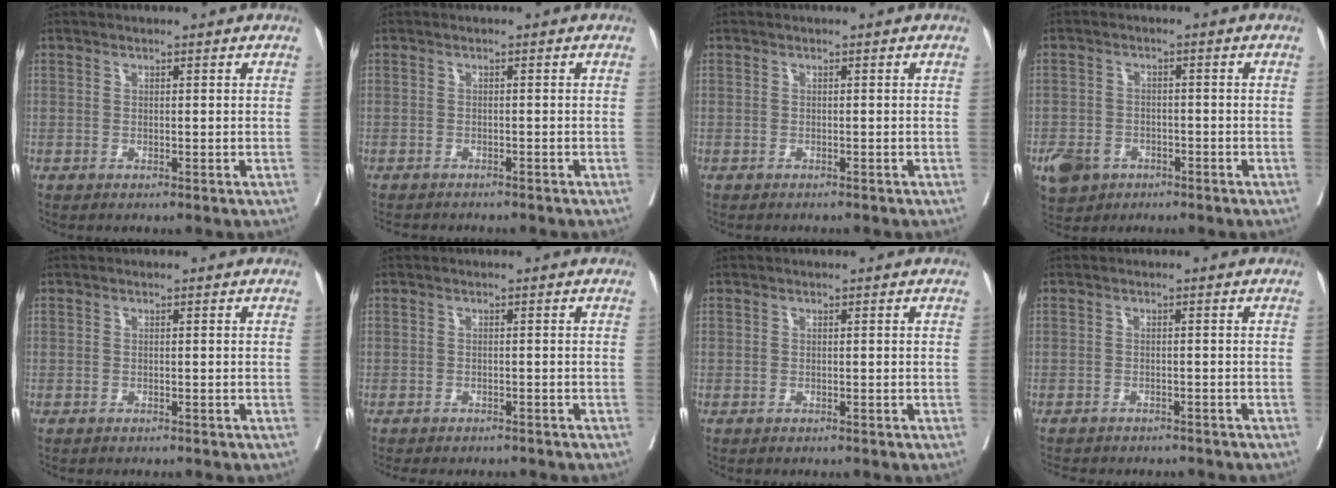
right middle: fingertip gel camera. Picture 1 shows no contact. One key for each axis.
{"total": 6.3, "fx": -5.7, "fy": 1.6, "fz": 2.0, "tx": -0.026, "ty": -0.004, "tz": -0.077}
{"total": 2.1, "fx": -2.0, "fy": 0.4, "fz": 0.6, "tx": -0.012, "ty": -0.004, "tz": -0.025}
{"total": 7.2, "fx": -4.0, "fy": 5.5, "fz": 2.3, "tx": -0.048, "ty": 0.003, "tz": -0.060}
{"total": 2.8, "fx": -2.6, "fy": 0.5, "fz": 0.9, "tx": -0.013, "ty": -0.004, "tz": -0.033}
{"total": 8.4, "fx": -7.7, "fy": 2.2, "fz": 2.7, "tx": -0.037, "ty": -0.004, "tz": -0.095}
{"total": 2.0, "fx": -1.8, "fy": 0.4, "fz": 0.7, "tx": -0.013, "ty": -0.003, "tz": -0.022}
{"total": 9.7, "fx": -8.8, "fy": 2.7, "fz": 3.0, "tx": -0.050, "ty": -0.004, "tz": -0.105}